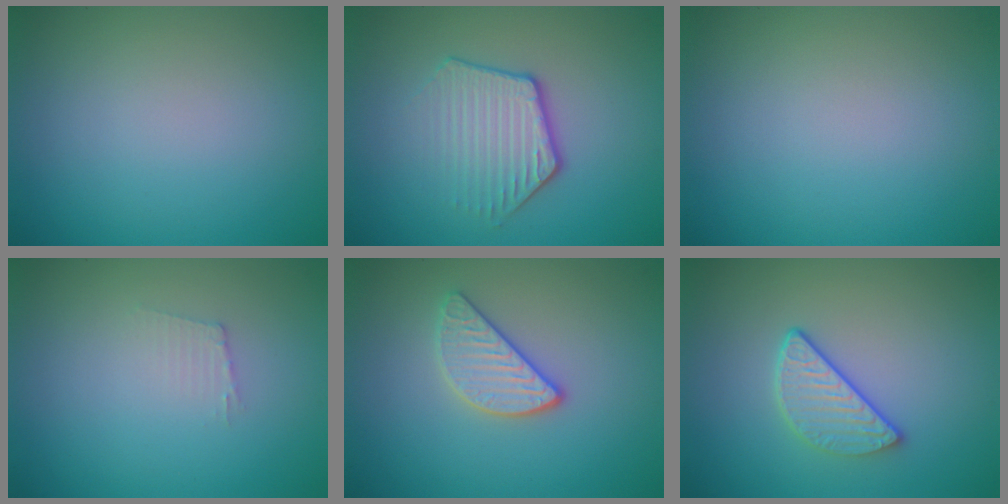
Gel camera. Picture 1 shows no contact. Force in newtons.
{"total": 3.7, "press": 3.1, "slide": 2.1}
{"total": 0.0}
{"total": 1.1, "press": 1.0, "slide": 0.2}
{"total": 2.8, "press": 2.7, "slide": 0.9}
{"total": 3.1, "press": 2.4, "slide": 1.9}